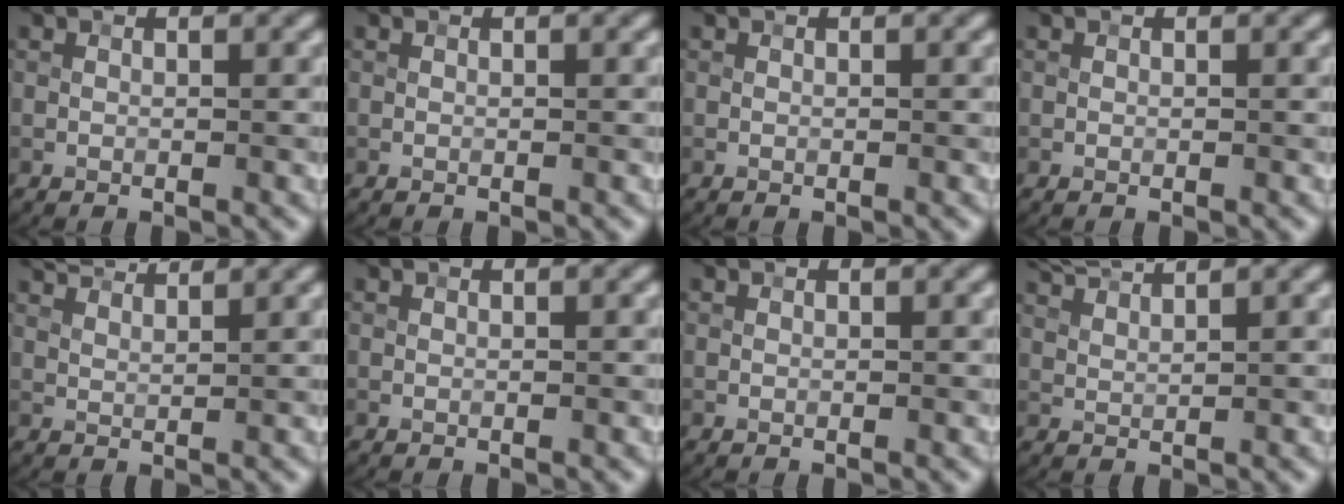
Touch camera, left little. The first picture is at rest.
{"total": 0.0}
{"total": 0.0}
{"total": 0.0}
{"total": 4.5, "force": [4.1, 0.7, 1.8], "torque": [-0.037, 0.005, 0.071]}
{"total": 0.0}
{"total": 0.0}
{"total": 3.8, "force": [3.5, 0.3, 1.4], "torque": [-0.032, 0.007, 0.059]}